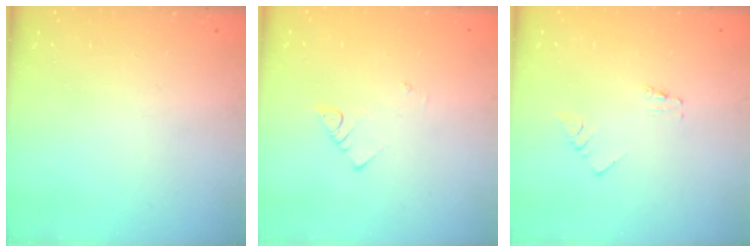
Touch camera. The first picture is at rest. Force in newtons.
{"total": 2.1, "press": 2.1, "slide": 0.4}
{"total": 0.0}